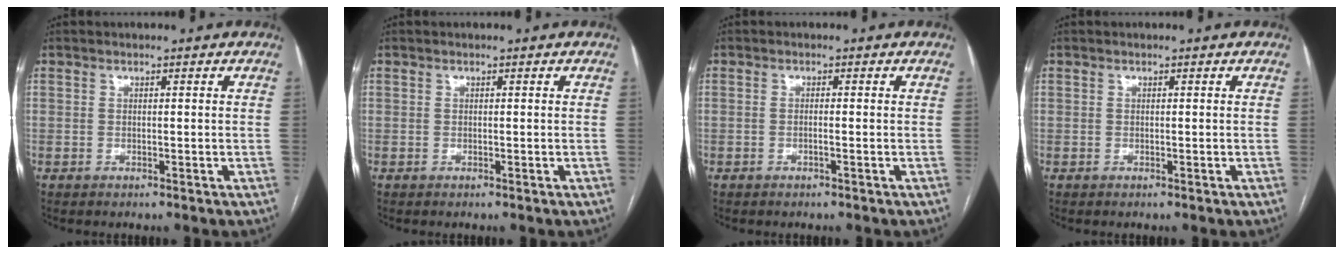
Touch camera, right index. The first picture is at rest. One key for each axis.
{"total": 0.0}
{"total": 0.7, "fx": -0.2, "fy": -0.2, "fz": 0.6, "tx": -0.012, "ty": 0.000, "tz": -0.004}
{"total": 0.0}